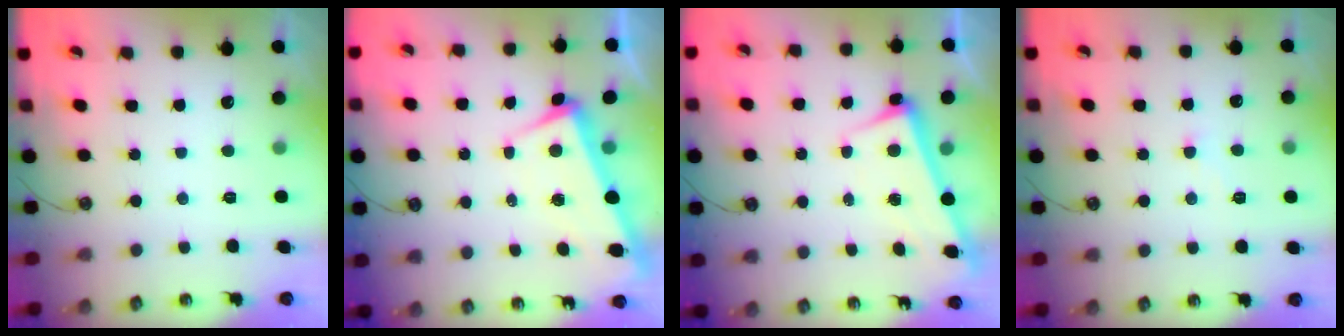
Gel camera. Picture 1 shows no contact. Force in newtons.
{"total": 2.9, "press": 2.8, "slide": 0.8}
{"total": 2.6, "press": 2.5, "slide": 0.7}
{"total": 0.5, "press": 0.2, "slide": 0.5}